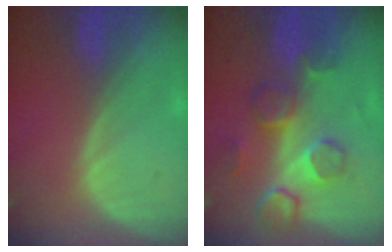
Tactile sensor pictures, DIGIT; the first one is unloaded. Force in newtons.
{"total": 8.6, "press": 7.7, "slide": 3.7}